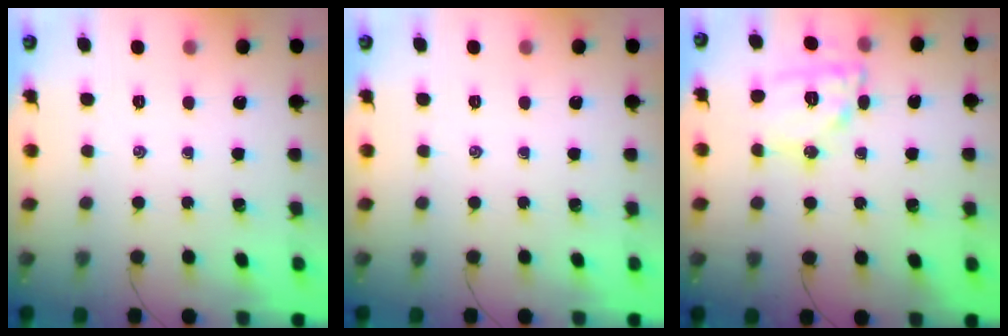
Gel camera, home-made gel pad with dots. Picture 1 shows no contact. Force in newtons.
{"total": 0.0}
{"total": 11.8, "press": 11.8, "slide": 0.4}